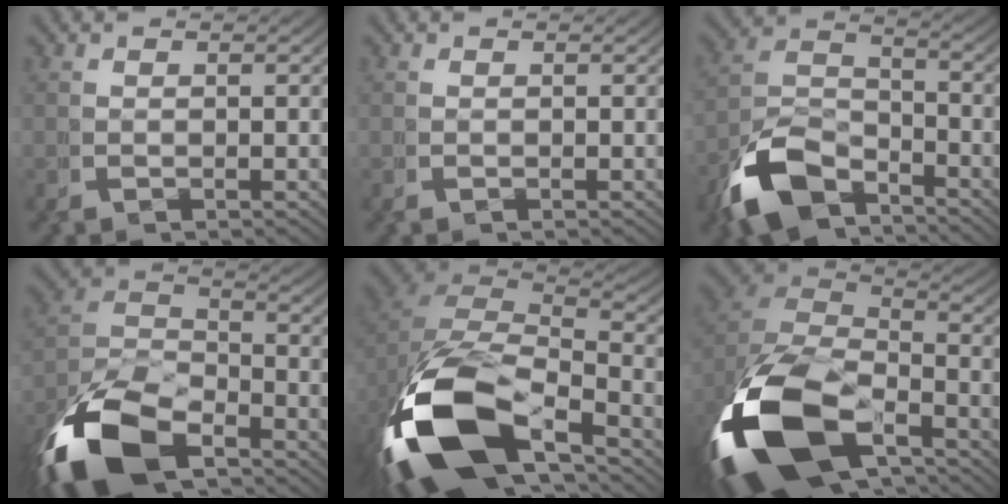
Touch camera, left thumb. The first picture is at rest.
{"total": 0.0}
{"total": 8.3, "force": [-4.7, 5.2, 4.4], "torque": [-0.088, -0.027, -0.073]}
{"total": 10.7, "force": [-5.2, 6.4, 6.9], "torque": [-0.143, -0.028, -0.080]}
{"total": 16.7, "force": [-3.4, 10.6, 12.5], "torque": [-0.287, -0.052, -0.031]}
{"total": 16.9, "force": [-3.9, 11.0, 12.3], "torque": [-0.296, -0.059, -0.041]}